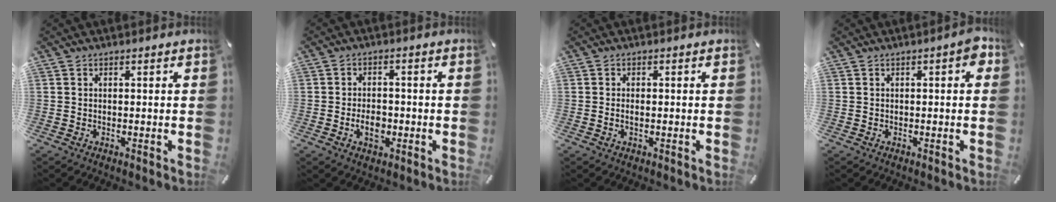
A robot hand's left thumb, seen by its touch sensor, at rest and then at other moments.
{"total": 5.2, "force": [-1.4, 3.5, 3.6], "torque": [-0.082, 0.002, -0.028]}
{"total": 1.5, "force": [-0.2, 0.7, 1.3], "torque": [-0.025, 0.001, -0.004]}
{"total": 2.9, "force": [0.2, 1.2, 2.7], "torque": [-0.034, 0.004, -0.003]}